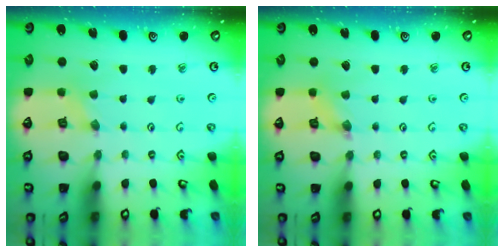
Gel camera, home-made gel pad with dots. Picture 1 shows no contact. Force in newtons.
{"total": 1.1, "press": 1.1, "slide": 0.1}